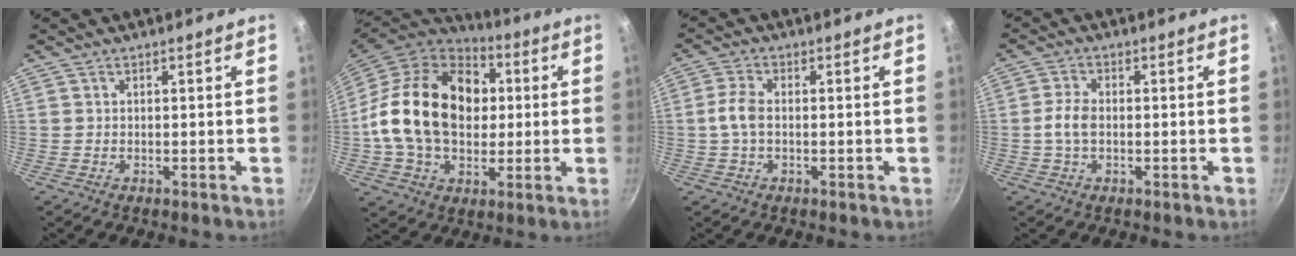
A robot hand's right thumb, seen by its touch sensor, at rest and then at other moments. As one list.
[{"total": 24.2, "force": [2.2, 17.7, 16.3], "torque": [-0.250, 0.025, 0.032]}, {"total": 4.3, "force": [-0.3, 2.5, 3.5], "torque": [-0.077, 0.015, -0.011]}, {"total": 4.3, "force": [-0.5, 2.6, 3.4], "torque": [-0.069, 0.013, -0.013]}]